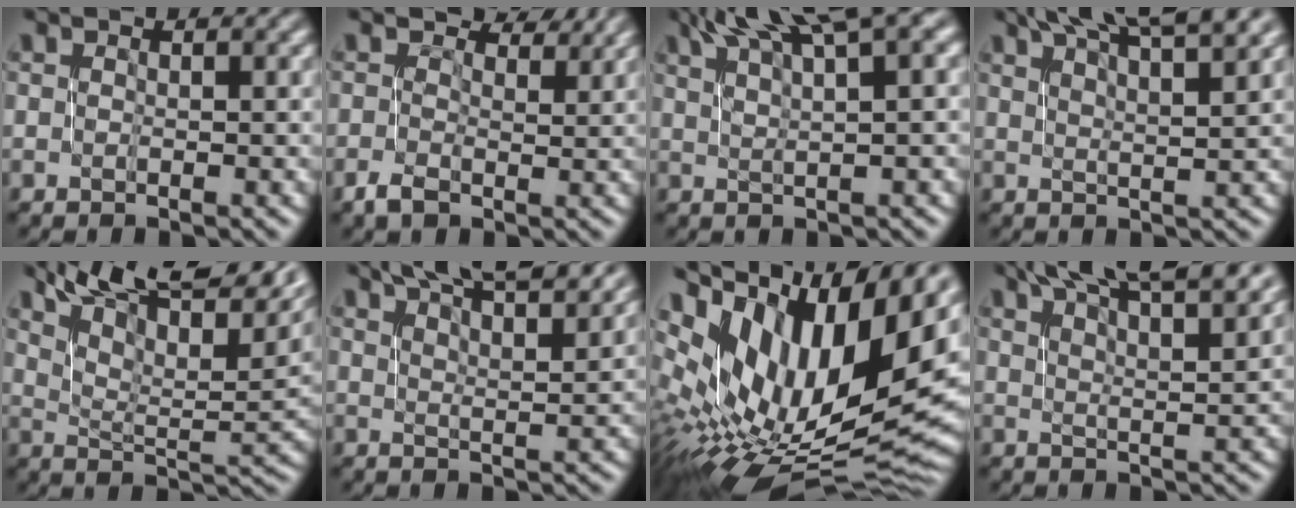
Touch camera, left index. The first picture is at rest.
{"total": 3.2, "force": [0.8, 2.4, 2.1], "torque": [-0.036, 0.005, 0.006]}
{"total": 8.3, "force": [5.0, 1.6, 6.4], "torque": [-0.075, 0.028, 0.081]}
{"total": 9.2, "force": [6.9, 1.8, 5.9], "torque": [-0.062, 0.025, 0.074]}
{"total": 13.7, "force": [9.0, 4.3, 9.3], "torque": [-0.146, 0.046, 0.140]}
{"total": 9.9, "force": [7.8, 2.2, 5.7], "torque": [-0.055, 0.019, 0.081]}
{"total": 17.2, "force": [7.1, 8.7, 13.0], "torque": [-0.222, 0.031, 0.130]}
{"total": 11.4, "force": [8.6, 2.6, 7.1], "torque": [-0.083, 0.028, 0.091]}